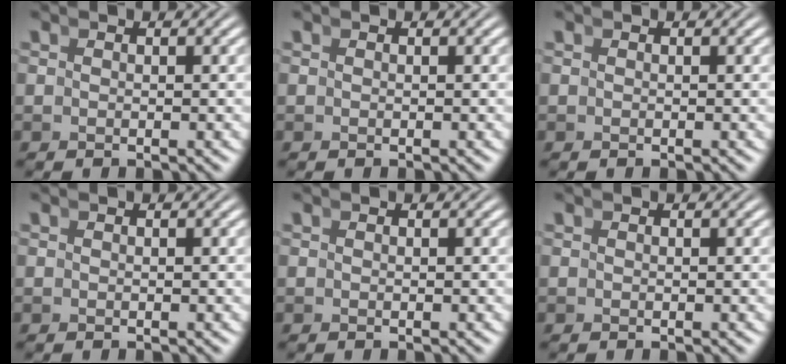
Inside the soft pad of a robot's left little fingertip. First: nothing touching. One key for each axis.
{"total": 0.0}
{"total": 0.0}
{"total": 0.0}
{"total": 0.0}
{"total": 0.0}